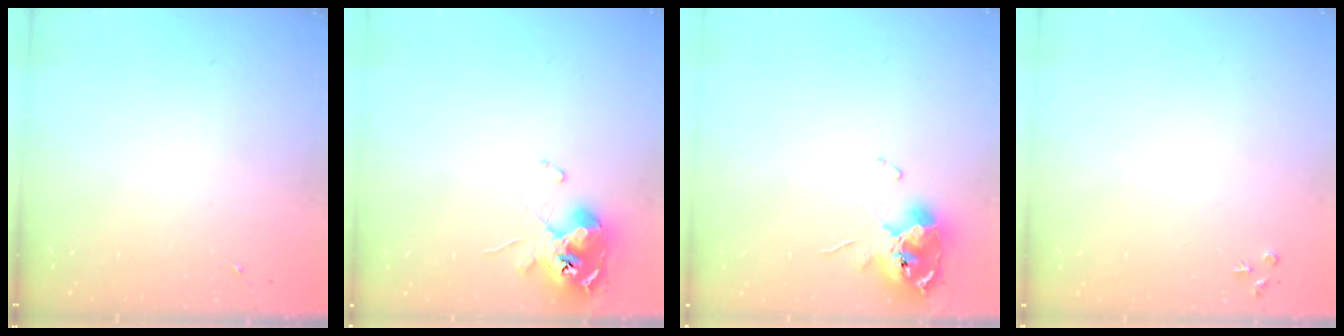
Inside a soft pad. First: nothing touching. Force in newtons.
{"total": 11.8, "press": 11.7, "slide": 1.1}
{"total": 11.9, "press": 11.8, "slide": 1.4}
{"total": 3.5, "press": 3.5, "slide": 0.4}